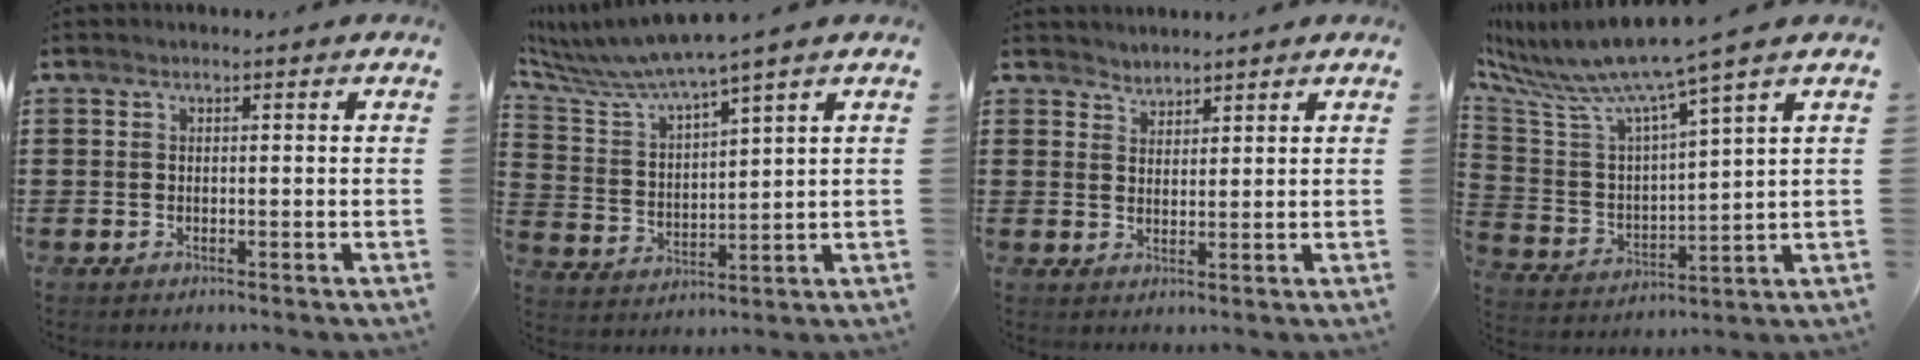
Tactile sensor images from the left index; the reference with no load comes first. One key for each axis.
{"total": 6.5, "fx": 5.8, "fy": -0.3, "fz": 3.0, "tx": -0.084, "ty": -0.035, "tz": 0.097}
{"total": 2.2, "fx": 2.1, "fy": 0.3, "fz": -0.6, "tx": 0.005, "ty": -0.001, "tz": 0.042}
{"total": 8.3, "fx": 7.1, "fy": -0.3, "fz": 4.3, "tx": -0.118, "ty": -0.057, "tz": 0.113}